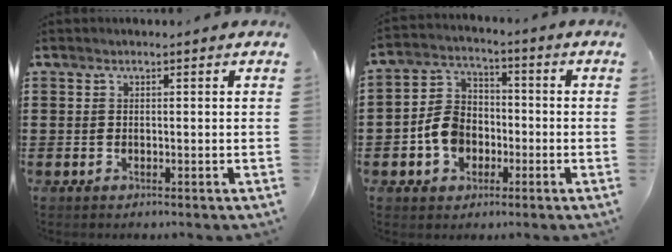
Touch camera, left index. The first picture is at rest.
{"total": 7.0, "force": [-2.2, 5.7, 3.4], "torque": [-0.095, 0.014, -0.047]}